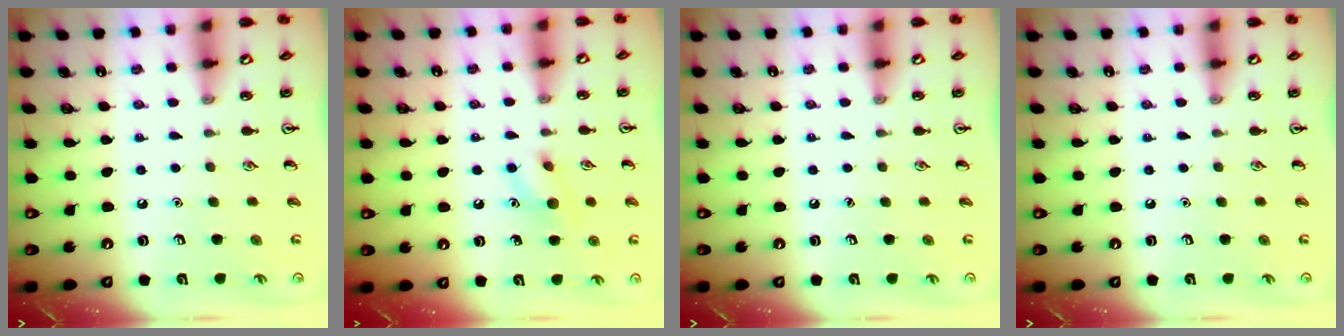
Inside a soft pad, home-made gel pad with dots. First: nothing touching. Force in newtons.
{"total": 8.6, "press": 8.5, "slide": 1.0}
{"total": 0.0}
{"total": 0.0}